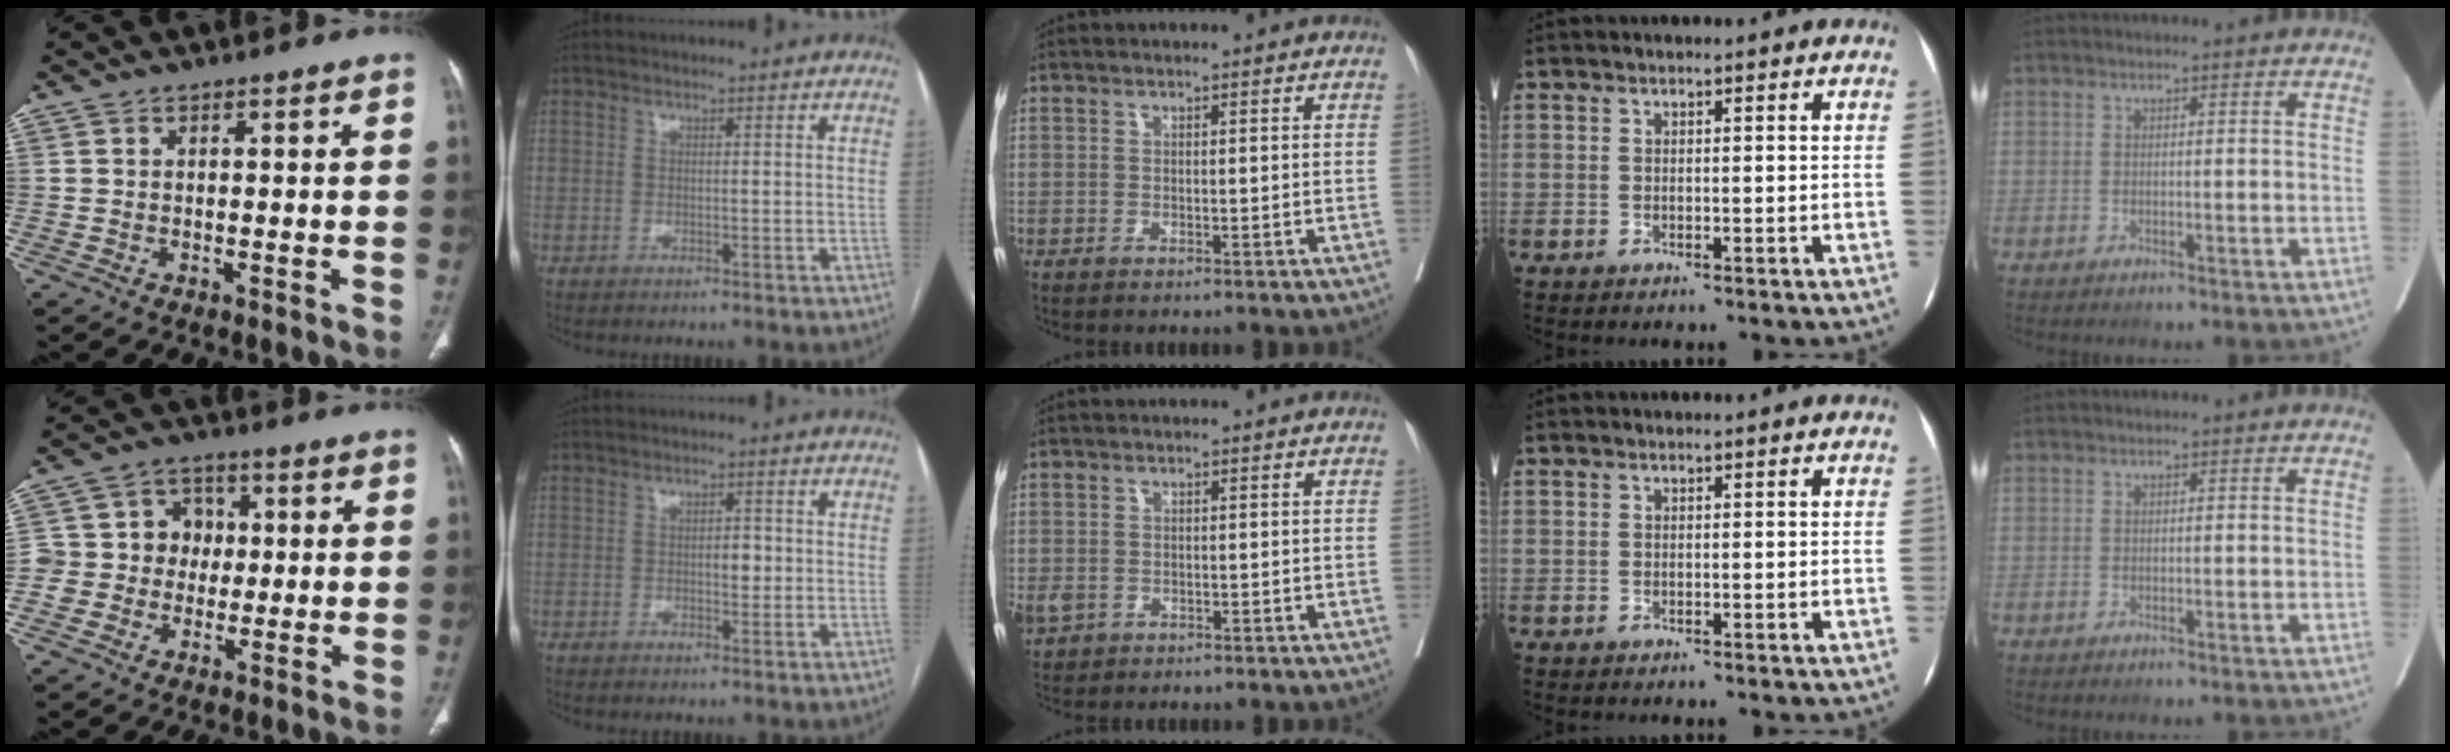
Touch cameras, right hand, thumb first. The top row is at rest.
{"thumb": {"total": 8.7, "force": [-0.3, 8.2, 2.8], "torque": [-0.001, 0.023, -0.010]}, "index": {"total": 2.1, "force": [-0.2, 1.0, 1.8], "torque": [-0.025, 0.003, -0.002]}, "middle": {"total": 2.8, "force": [-0.9, 2.2, 1.4], "torque": [-0.034, -0.005, -0.009]}}